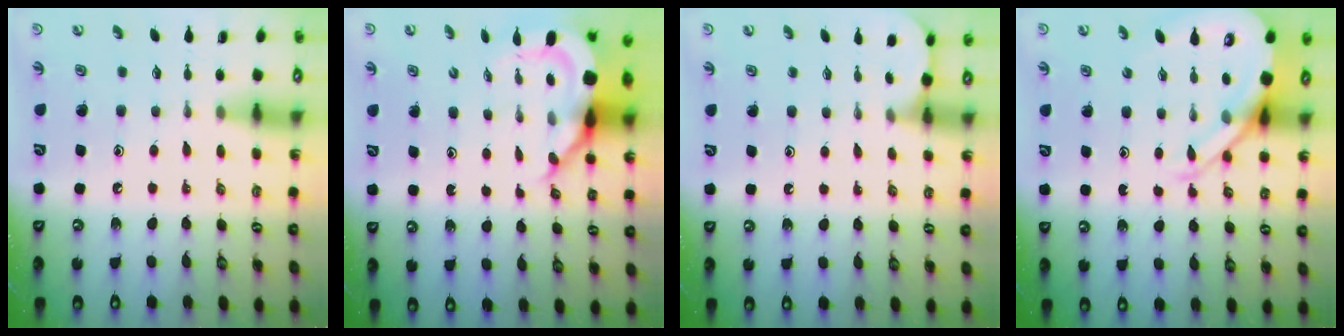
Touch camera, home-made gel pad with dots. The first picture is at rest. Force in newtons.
{"total": 8.3, "press": 8.2, "slide": 1.0}
{"total": 1.4, "press": 1.4, "slide": 0.0}
{"total": 9.2, "press": 9.2, "slide": 0.9}